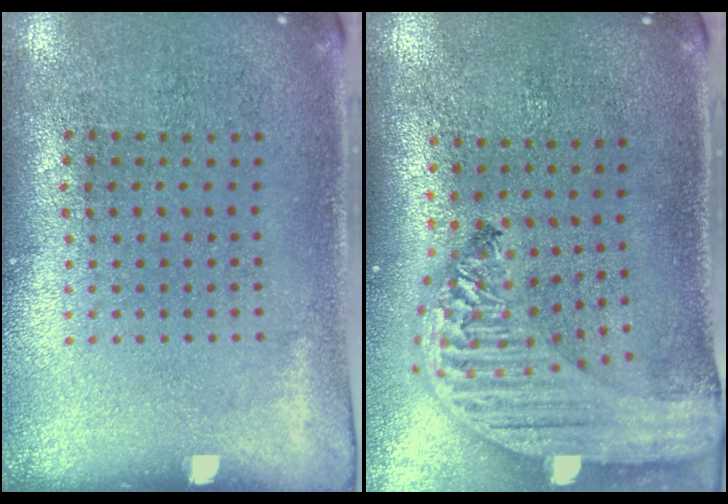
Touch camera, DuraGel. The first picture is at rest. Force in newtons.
{"total": 3.1, "press": 2.5, "slide": 1.9}